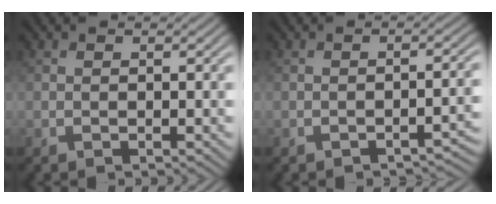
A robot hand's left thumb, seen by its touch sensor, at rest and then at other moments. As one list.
[{"total": 2.5, "force": [-1.8, 0.5, 1.7], "torque": [-0.020, 0.007, -0.028]}]